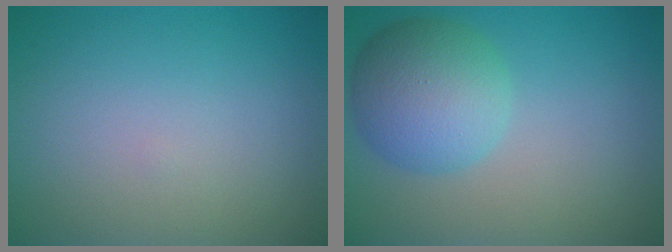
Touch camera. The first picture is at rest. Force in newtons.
{"total": 5.9, "press": 5.9, "slide": 0.3}